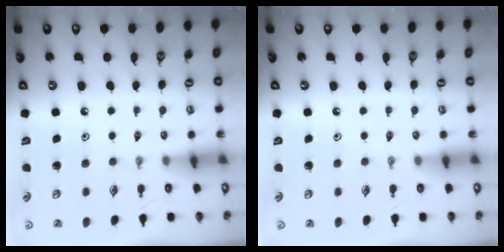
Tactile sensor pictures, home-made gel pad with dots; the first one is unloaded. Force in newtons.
{"total": 0.0}